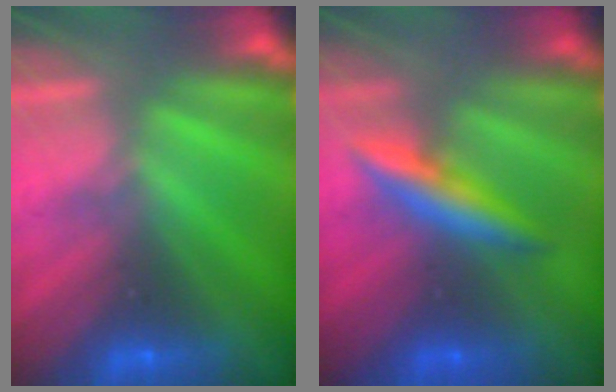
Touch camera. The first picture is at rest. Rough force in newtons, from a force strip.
{"total": 2.6}